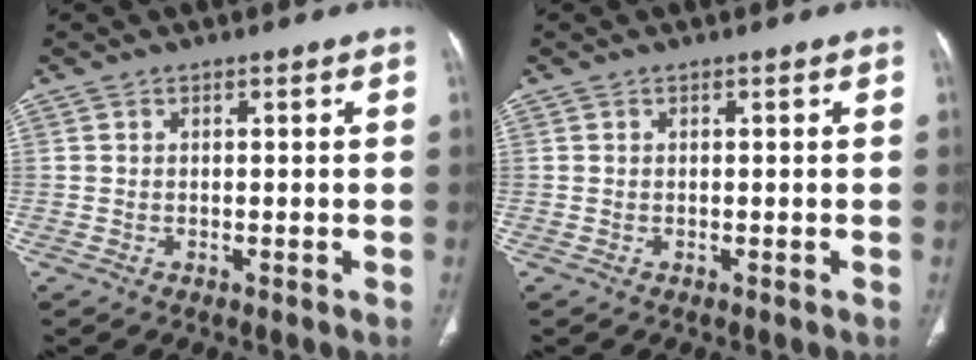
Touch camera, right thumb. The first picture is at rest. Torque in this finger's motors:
{"motor_torque": [0.00, 0.00, 0.00, 0.00, 0.00]}